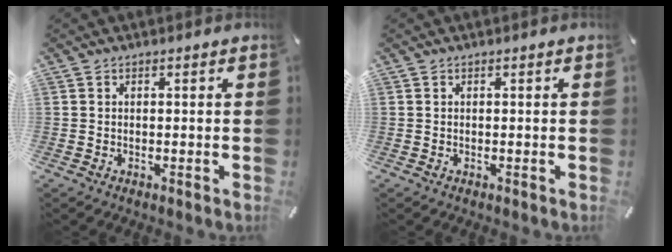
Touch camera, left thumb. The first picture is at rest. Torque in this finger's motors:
{"motor_torque": [-0.02, -0.02, -0.01, 0.03, 0.00]}